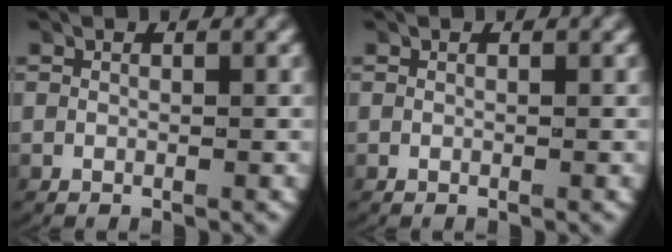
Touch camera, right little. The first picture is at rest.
{"total": 0.0}